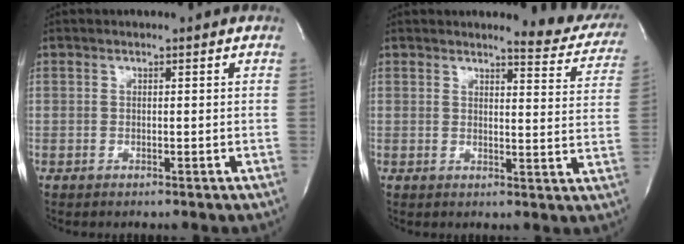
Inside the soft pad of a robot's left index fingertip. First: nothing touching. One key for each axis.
{"total": 8.5, "fx": 8.2, "fy": 1.5, "fz": 1.8, "tx": -0.003, "ty": -0.040, "tz": 0.070}